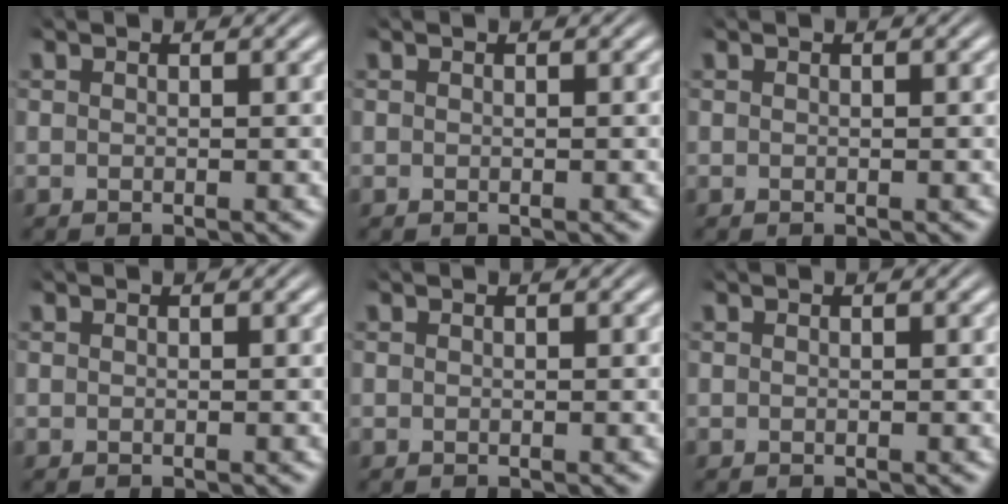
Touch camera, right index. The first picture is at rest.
{"total": 0.0}
{"total": 0.0}
{"total": 0.0}
{"total": 0.0}
{"total": 0.0}